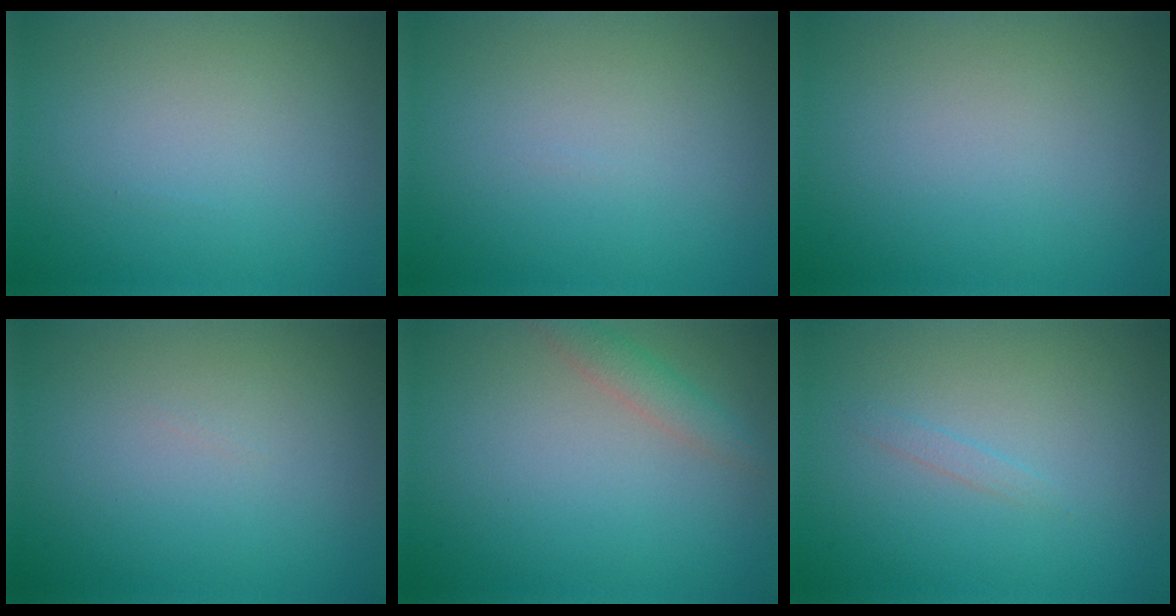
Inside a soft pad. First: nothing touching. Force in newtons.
{"total": 0.0}
{"total": 0.0}
{"total": 0.0}
{"total": 1.9, "press": 1.9, "slide": 0.0}
{"total": 0.7, "press": 0.7, "slide": 0.0}